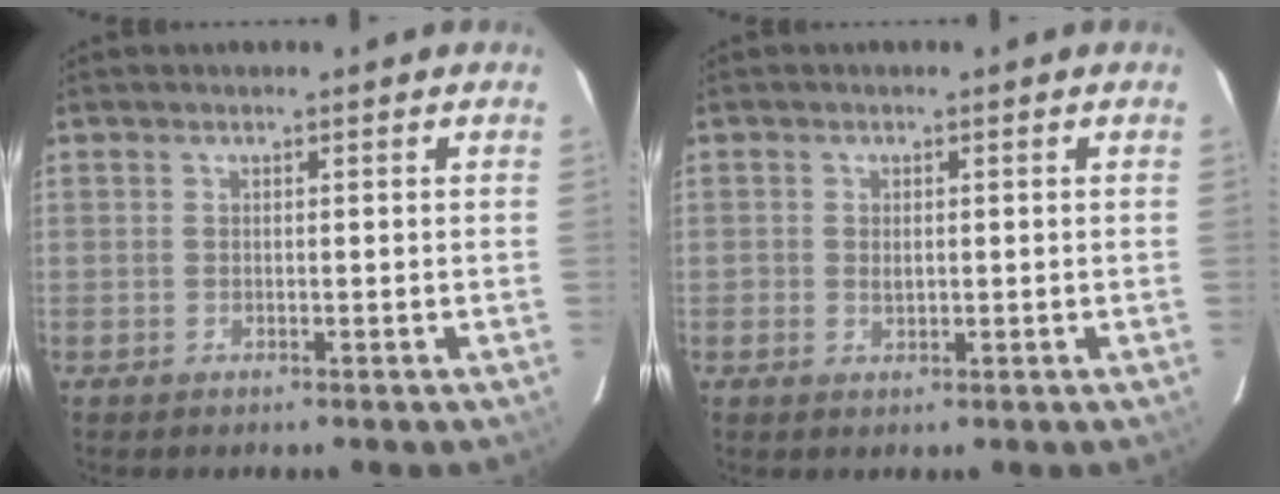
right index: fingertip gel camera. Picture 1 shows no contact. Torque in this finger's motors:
{"motor_torque": [-0.15, -0.03, -0.06, 0.00]}